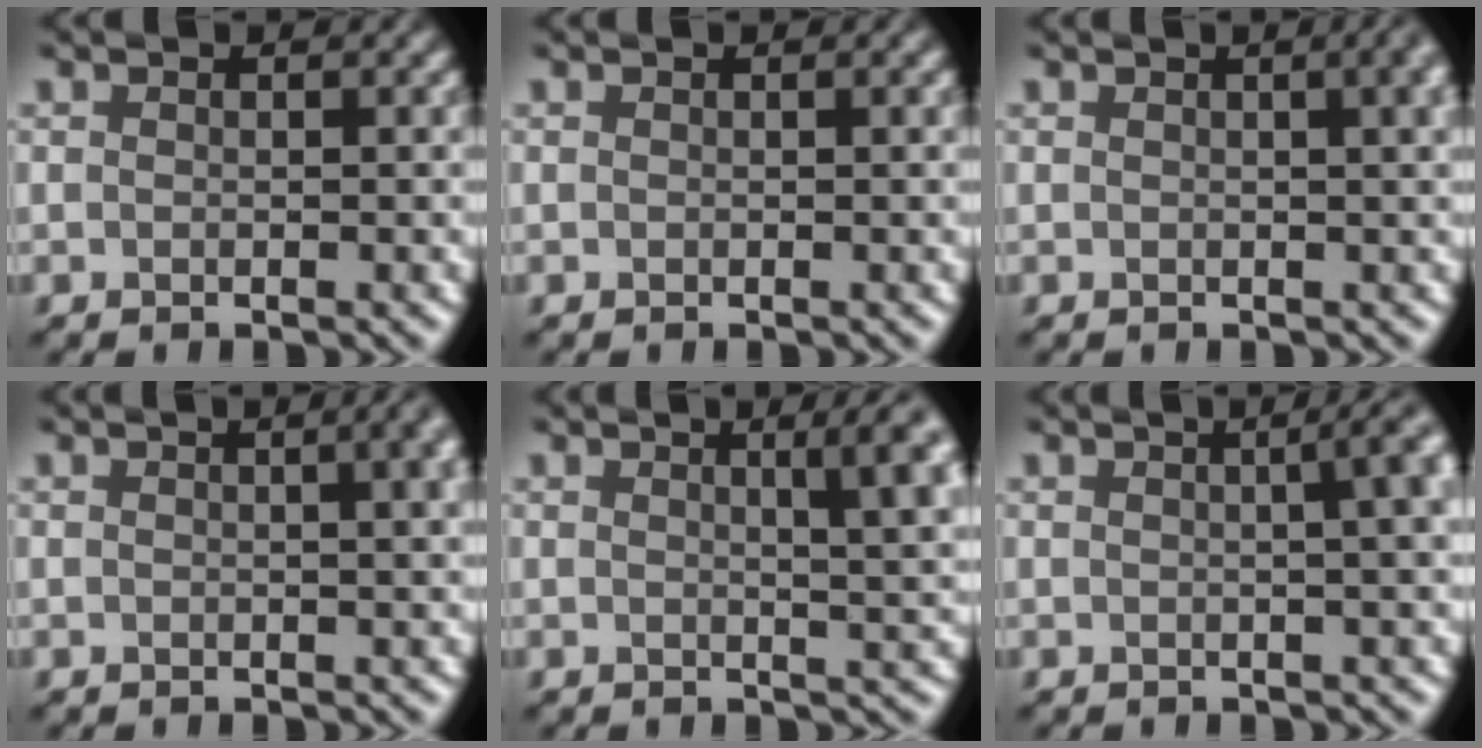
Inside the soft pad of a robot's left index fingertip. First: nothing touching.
{"total": 0.0}
{"total": 5.6, "force": [1.8, 2.6, 4.6], "torque": [-0.021, 0.031, -0.001]}
{"total": 6.4, "force": [2.0, 3.2, 5.3], "torque": [-0.017, 0.040, -0.006]}
{"total": 6.3, "force": [2.0, 2.1, 5.6], "torque": [-0.035, 0.016, 0.021]}
{"total": 9.7, "force": [2.2, 5.0, 8.0], "torque": [-0.006, 0.055, -0.013]}